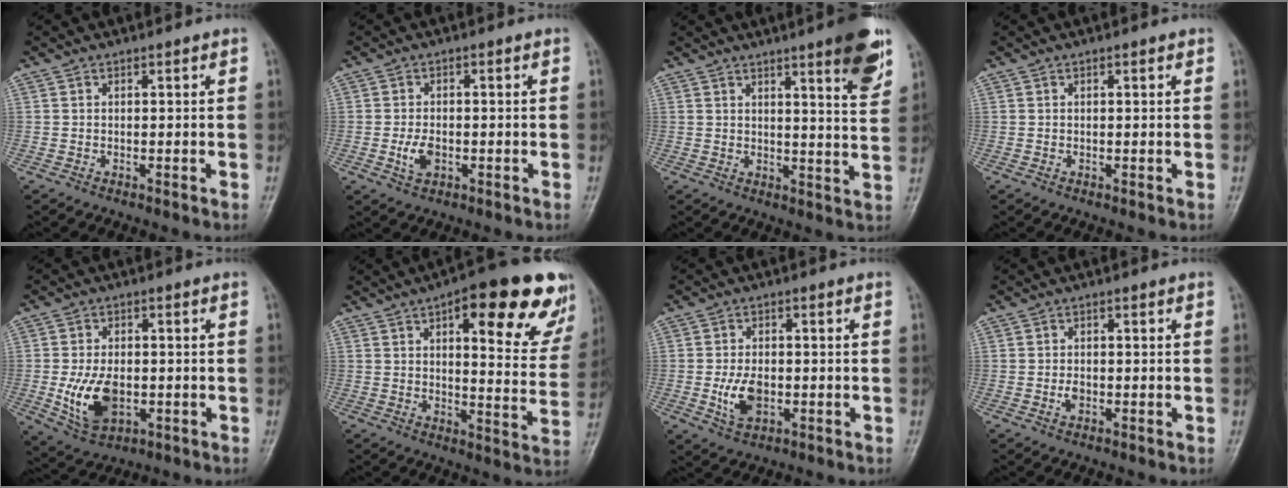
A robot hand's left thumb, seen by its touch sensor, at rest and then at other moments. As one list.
[{"total": 3.7, "force": [-1.0, 2.2, 2.7], "torque": [-0.052, 0.002, -0.017]}, {"total": 9.8, "force": [5.8, 1.2, 7.8], "torque": [-0.088, -0.033, 0.074]}, {"total": 0.6, "force": [0.3, 0.2, 0.5], "torque": [-0.007, 0.000, 0.003]}, {"total": 9.9, "force": [-1.8, 6.1, 7.6], "torque": [-0.129, -0.003, -0.020]}, {"total": 22.7, "force": [11.7, 7.8, 17.8], "torque": [-0.189, -0.025, 0.149]}, {"total": 6.3, "force": [-1.2, 3.9, 4.8], "torque": [-0.082, 0.001, -0.017]}, {"total": 2.7, "force": [-0.6, 1.7, 1.9], "torque": [-0.032, 0.003, -0.012]}]